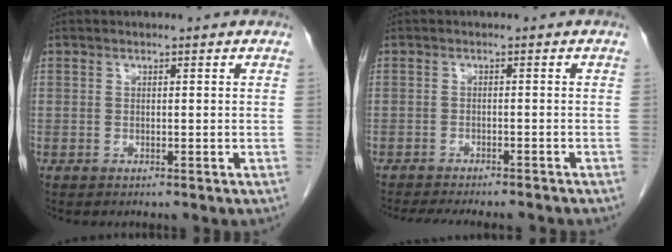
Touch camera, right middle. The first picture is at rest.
{"total": 11.3, "force": [-10.2, 2.1, 4.4], "torque": [-0.067, -0.010, -0.131]}